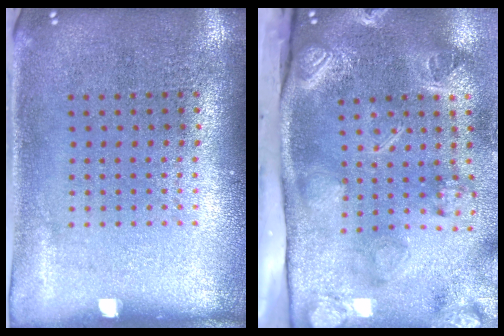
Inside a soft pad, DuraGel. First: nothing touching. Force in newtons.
{"total": 4.7, "press": 3.2, "slide": 3.4}